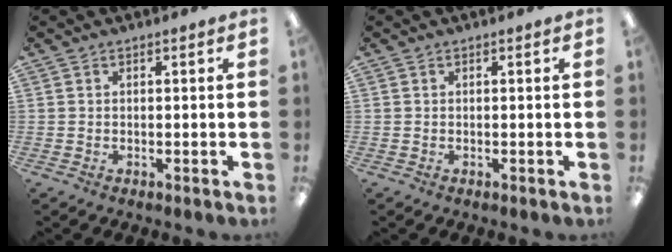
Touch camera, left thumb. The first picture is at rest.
{"total": 0.0}